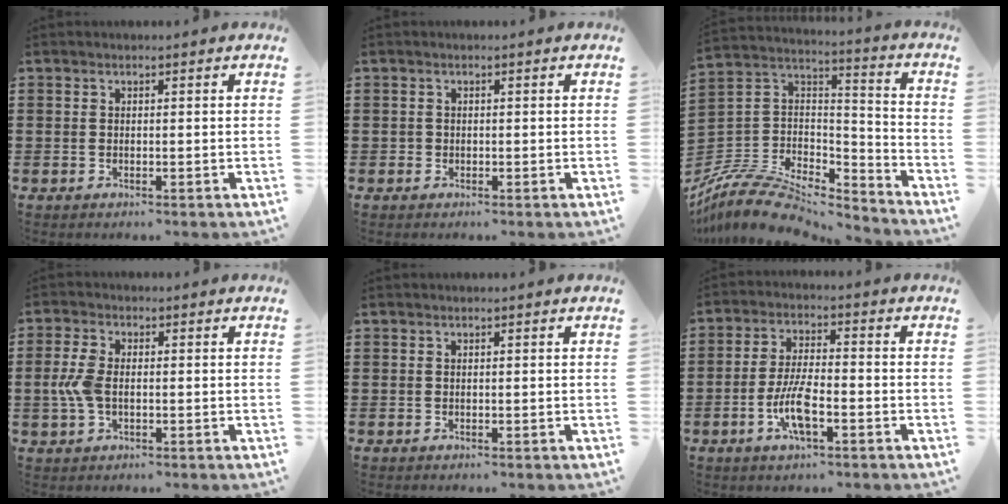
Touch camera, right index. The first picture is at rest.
{"total": 0.6, "force": [-0.2, 0.6, 0.1], "torque": [-0.003, 0.005, -0.006]}
{"total": 9.8, "force": [-8.4, 3.4, 3.7], "torque": [-0.090, 0.012, -0.168]}
{"total": 4.6, "force": [-0.4, 2.6, 3.7], "torque": [-0.100, -0.004, -0.016]}
{"total": 0.0}
{"total": 7.2, "force": [-2.8, 2.1, 6.3], "torque": [-0.143, -0.012, -0.059]}